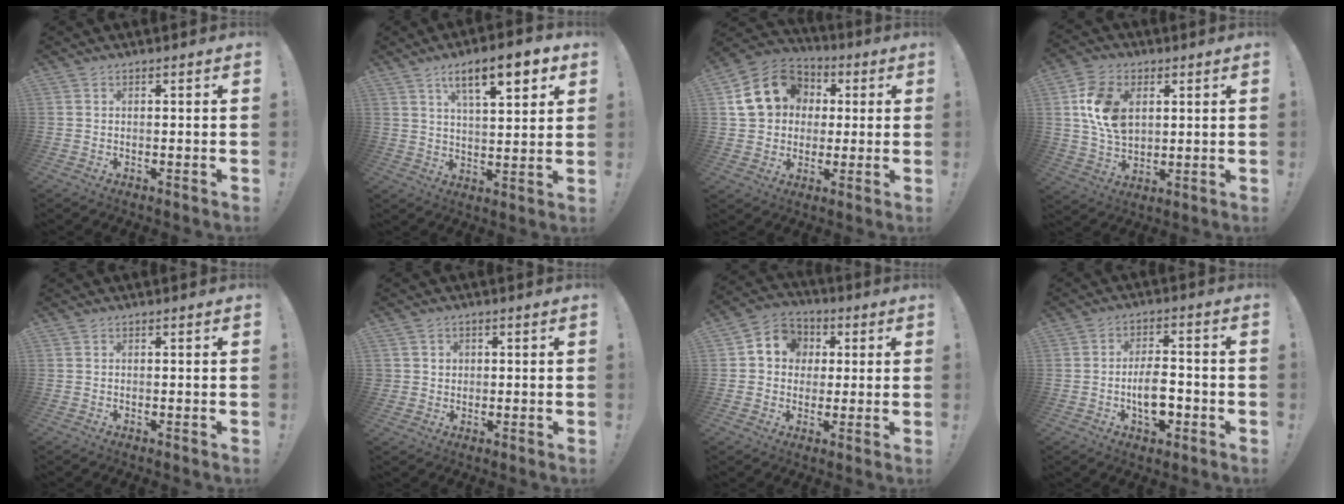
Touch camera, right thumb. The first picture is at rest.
{"total": 13.1, "force": [7.1, 3.6, 10.4], "torque": [-0.154, -0.027, 0.110]}
{"total": 16.5, "force": [4.1, 13.9, 7.9], "torque": [-0.111, 0.005, 0.093]}
{"total": 14.2, "force": [3.8, 10.0, 9.2], "torque": [-0.159, 0.001, 0.072]}
{"total": 0.0}
{"total": 2.7, "force": [0.9, 2.6, 0.3], "torque": [0.000, -0.004, 0.017]}
{"total": 8.9, "force": [1.3, 8.1, 3.4], "torque": [-0.046, 0.006, 0.031]}
{"total": 8.9, "force": [-2.7, 4.7, 7.0], "torque": [-0.124, 0.011, -0.046]}